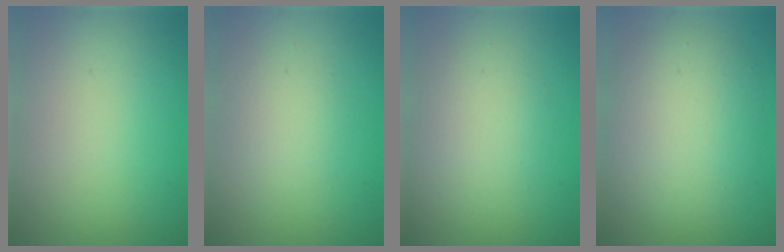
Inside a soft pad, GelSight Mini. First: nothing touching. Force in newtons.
{"total": 2.0, "press": 2.0, "slide": 0.1}
{"total": 2.6, "press": 2.6, "slide": 0.3}
{"total": 5.9, "press": 5.9, "slide": 0.6}